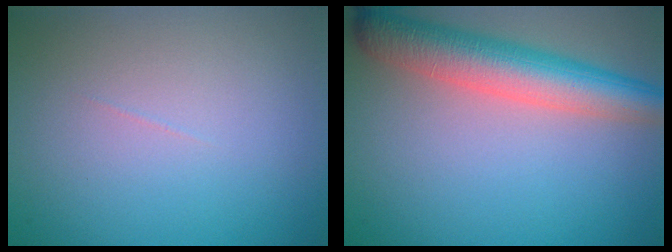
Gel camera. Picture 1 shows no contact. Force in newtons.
{"total": 6.7, "press": 6.7, "slide": 0.3}